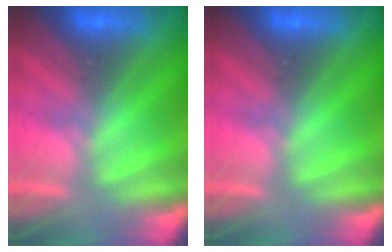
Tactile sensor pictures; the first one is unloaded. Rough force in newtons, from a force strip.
{"total": 0.0}